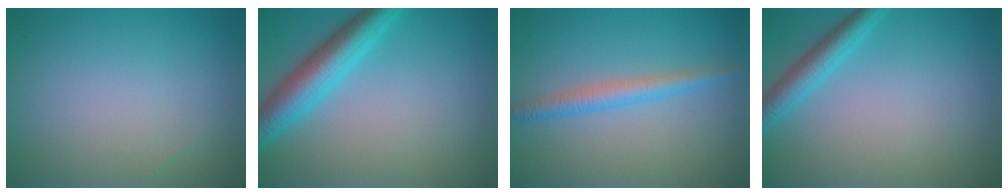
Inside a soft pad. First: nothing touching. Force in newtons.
{"total": 5.4, "press": 5.4, "slide": 0.2}
{"total": 2.3, "press": 2.3, "slide": 0.1}
{"total": 2.9, "press": 2.9, "slide": 0.1}